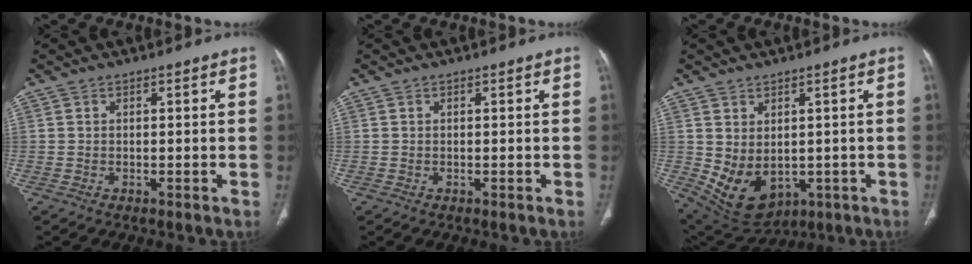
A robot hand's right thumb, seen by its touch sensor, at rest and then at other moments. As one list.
[{"total": 0.0}, {"total": 10.3, "force": [-1.0, 7.1, 7.5], "torque": [-0.119, -0.005, 0.019]}]